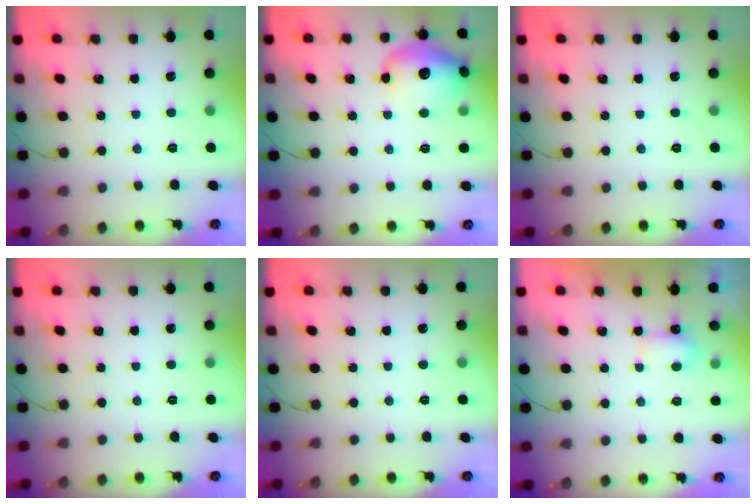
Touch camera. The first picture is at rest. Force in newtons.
{"total": 14.3, "press": 14.1, "slide": 2.3}
{"total": 0.0}
{"total": 0.0}
{"total": 0.0}
{"total": 3.6, "press": 3.4, "slide": 1.2}